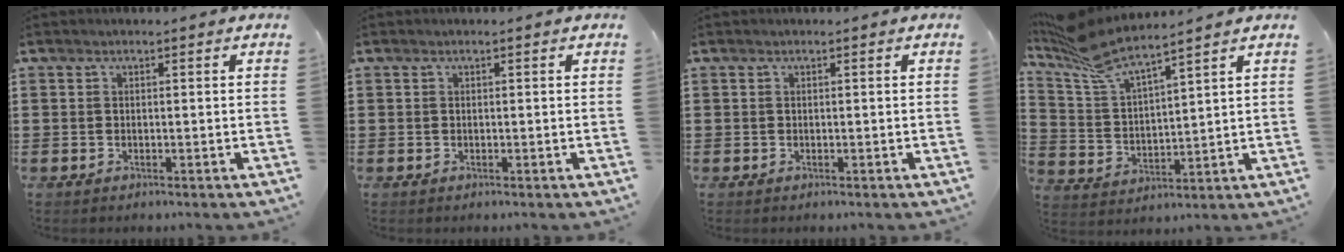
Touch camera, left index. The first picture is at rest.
{"total": 0.0}
{"total": 0.0}
{"total": 7.5, "force": [6.7, 0.8, 3.3], "torque": [-0.096, -0.029, 0.116]}